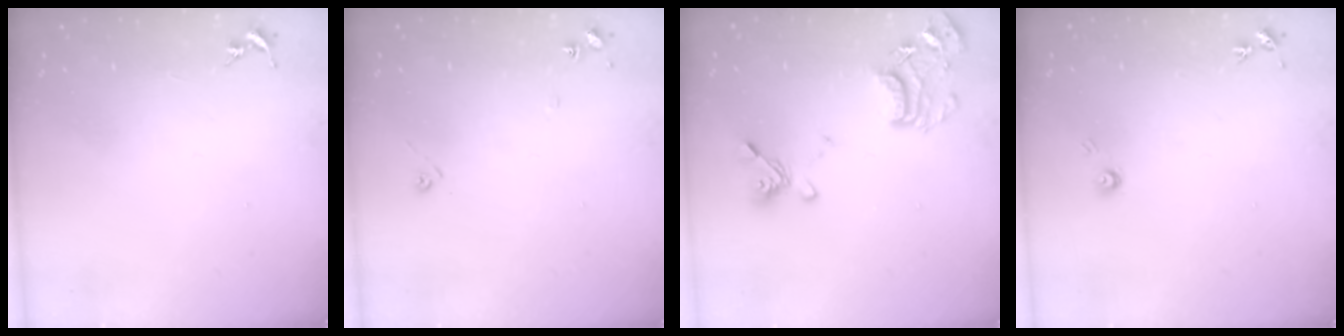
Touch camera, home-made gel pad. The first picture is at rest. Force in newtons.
{"total": 6.2, "press": 6.2, "slide": 0.6}
{"total": 16.4, "press": 16.4, "slide": 1.4}
{"total": 3.9, "press": 3.9, "slide": 0.5}